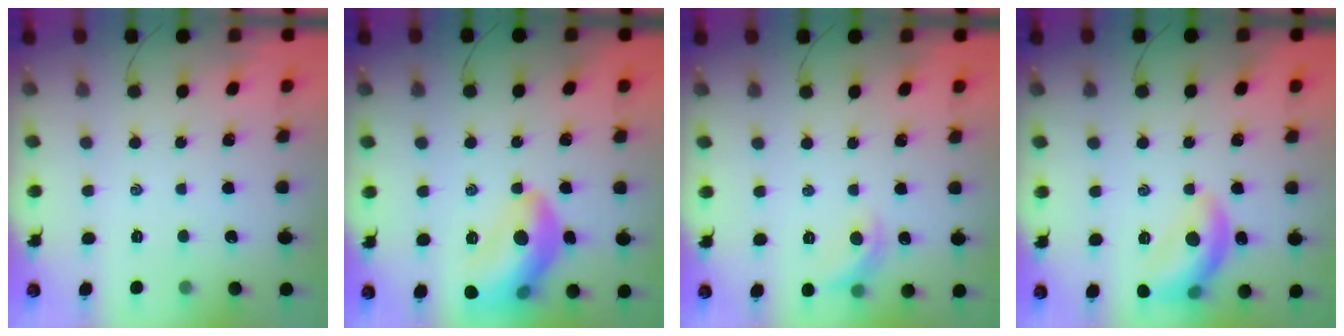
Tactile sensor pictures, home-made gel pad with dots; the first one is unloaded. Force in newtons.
{"total": 15.0, "press": 15.0, "slide": 1.3}
{"total": 7.6, "press": 7.5, "slide": 1.1}
{"total": 12.5, "press": 12.4, "slide": 1.0}